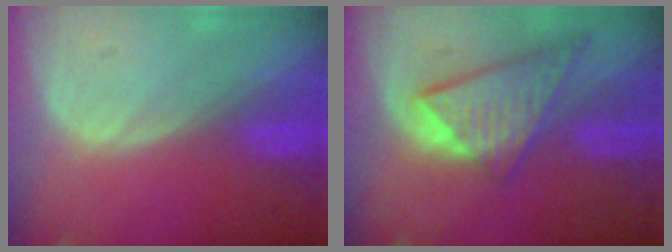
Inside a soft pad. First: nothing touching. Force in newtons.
{"total": 9.0, "press": 7.9, "slide": 4.4}